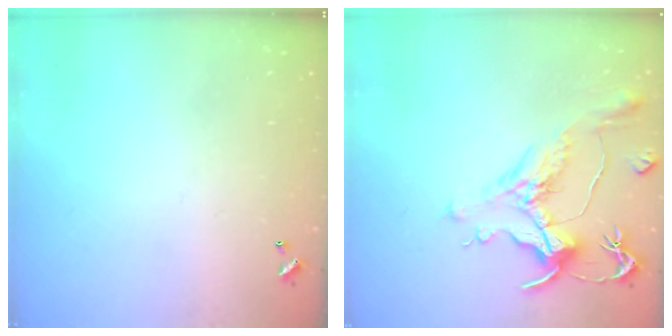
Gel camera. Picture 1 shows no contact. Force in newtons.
{"total": 1.1, "press": 0.2, "slide": 1.1}